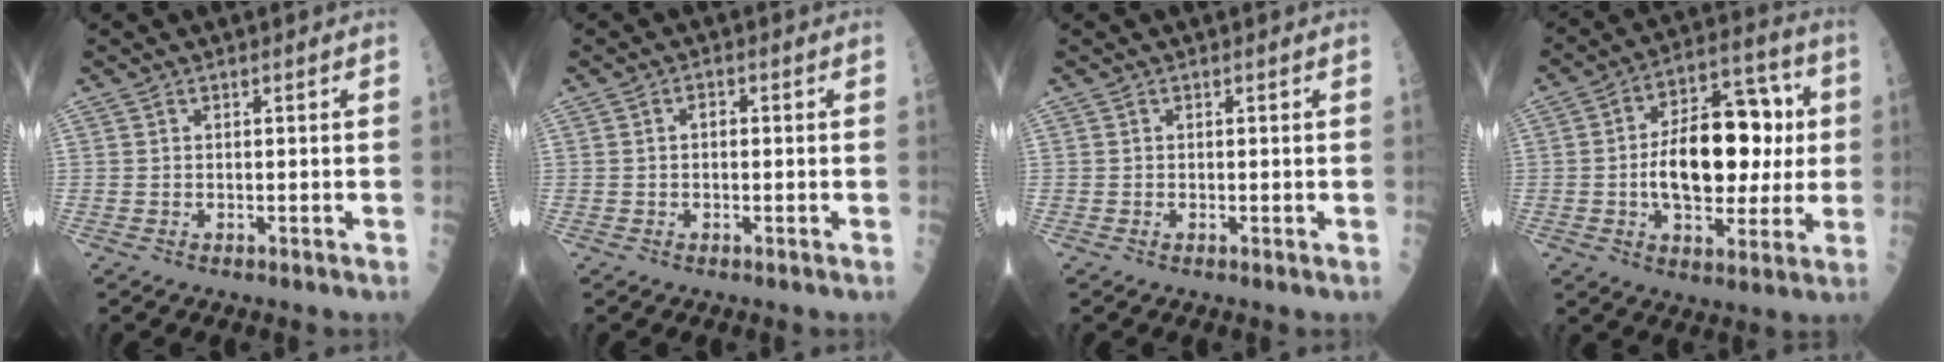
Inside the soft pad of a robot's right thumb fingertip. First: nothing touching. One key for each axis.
{"total": 1.4, "fx": 0.0, "fy": 0.9, "fz": 1.1, "tx": -0.012, "ty": 0.003, "tz": -0.003}
{"total": 0.0}
{"total": 19.7, "fx": 0.3, "fy": 11.2, "fz": 16.2, "tx": -0.216, "ty": 0.025, "tz": 0.006}